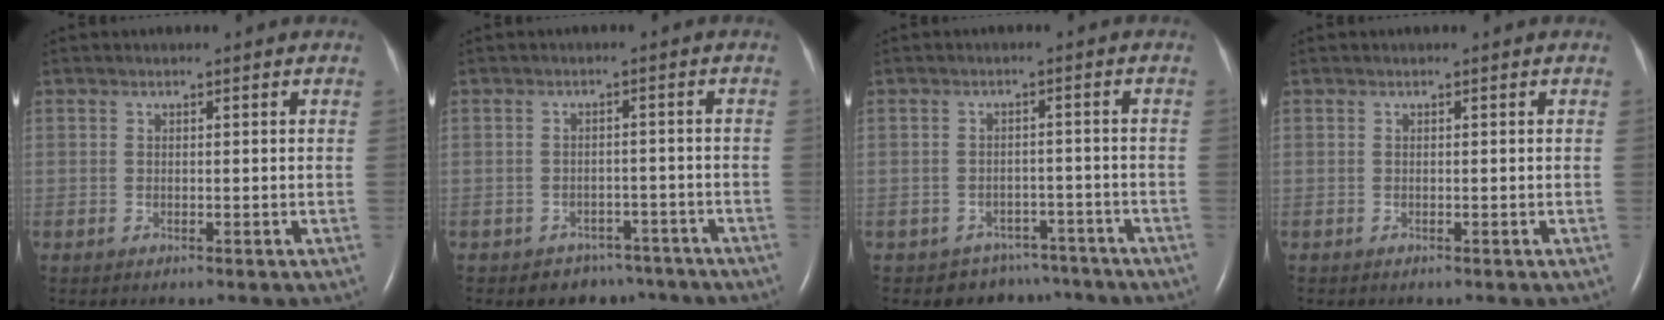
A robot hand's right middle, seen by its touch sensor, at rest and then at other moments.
{"total": 5.4, "force": [-4.2, 3.4, 0.1], "torque": [0.003, 0.021, -0.049]}
{"total": 6.4, "force": [-5.2, 3.8, -0.4], "torque": [0.011, 0.025, -0.058]}
{"total": 0.0}